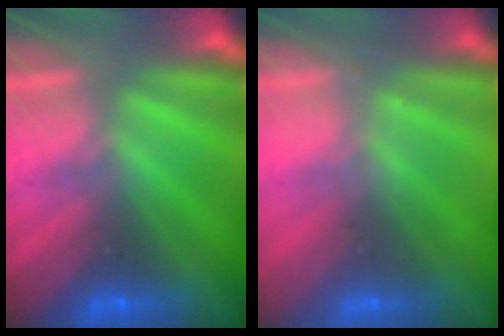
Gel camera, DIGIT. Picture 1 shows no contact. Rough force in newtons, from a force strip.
{"total": 2.2}